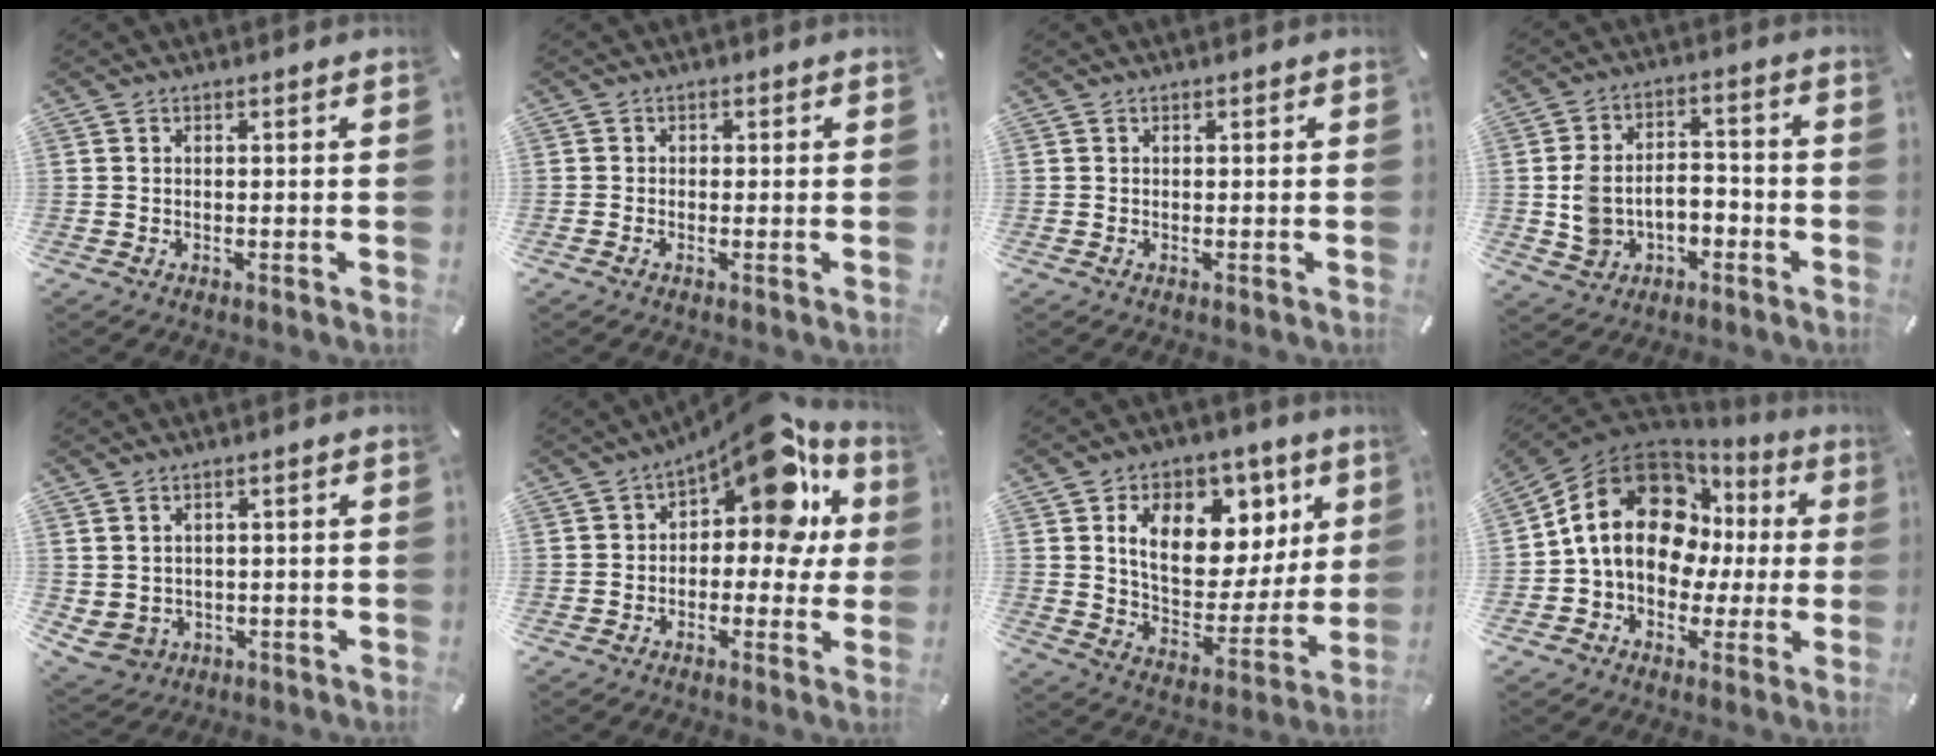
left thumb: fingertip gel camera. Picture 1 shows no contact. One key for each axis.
{"total": 1.3, "fx": -0.4, "fy": 1.0, "fz": 0.7, "tx": -0.013, "ty": 0.004, "tz": -0.008}
{"total": 0.0}
{"total": 8.6, "fx": -2.2, "fy": 7.0, "fz": 4.4, "tx": -0.085, "ty": 0.022, "tz": -0.036}
{"total": 3.4, "fx": 0.8, "fy": 3.3, "fz": 0.5, "tx": -0.029, "ty": -0.005, "tz": 0.012}
{"total": 15.6, "fx": 8.2, "fy": 7.3, "fz": 11.1, "tx": -0.150, "ty": -0.062, "tz": 0.136}
{"total": 16.9, "fx": 7.5, "fy": 11.4, "fz": 9.9, "tx": -0.153, "ty": -0.035, "tz": 0.135}
{"total": 18.6, "fx": 3.8, "fy": 14.4, "fz": 11.1, "tx": -0.217, "ty": -0.013, "tz": 0.069}